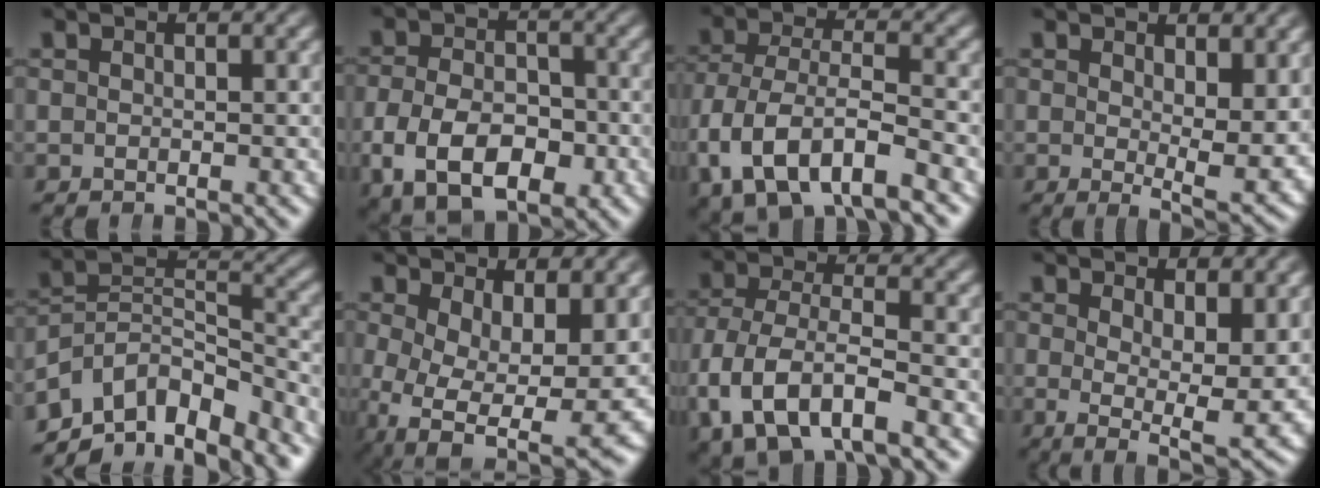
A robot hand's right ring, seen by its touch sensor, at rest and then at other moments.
{"total": 8.8, "force": [-3.0, 5.9, 5.8], "torque": [-0.093, -0.031, -0.033]}
{"total": 8.0, "force": [-2.2, 5.3, 5.6], "torque": [-0.132, -0.040, -0.016]}
{"total": 3.4, "force": [0.8, 0.5, 3.2], "torque": [-0.039, -0.026, 0.019]}
{"total": 14.8, "force": [-8.7, 9.3, 7.6], "torque": [-0.114, -0.039, -0.132]}
{"total": 7.1, "force": [-2.0, 4.3, 5.3], "torque": [-0.117, -0.056, -0.011]}
{"total": 8.0, "force": [-2.2, 5.3, 5.5], "torque": [-0.134, -0.041, -0.015]}
{"total": 5.6, "force": [0.2, 1.7, 5.3], "torque": [-0.075, -0.034, 0.017]}